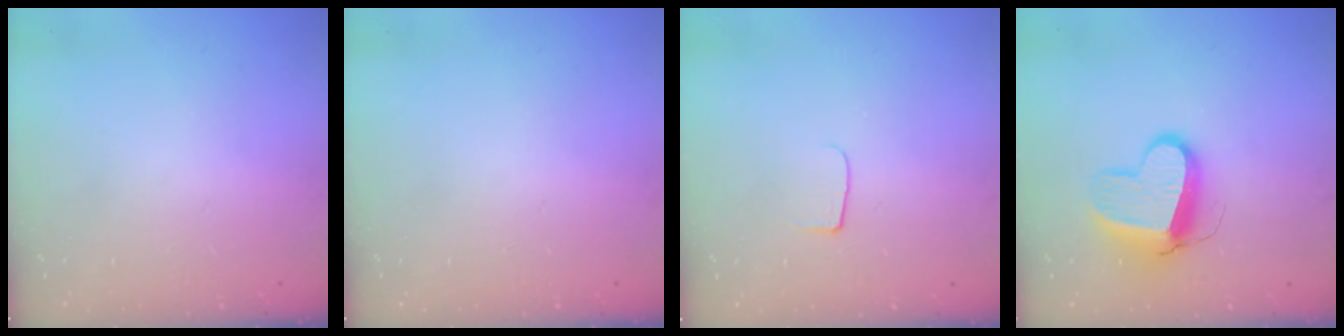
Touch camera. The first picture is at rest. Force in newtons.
{"total": 0.0}
{"total": 4.8, "press": 4.8, "slide": 0.6}
{"total": 11.5, "press": 11.4, "slide": 1.3}